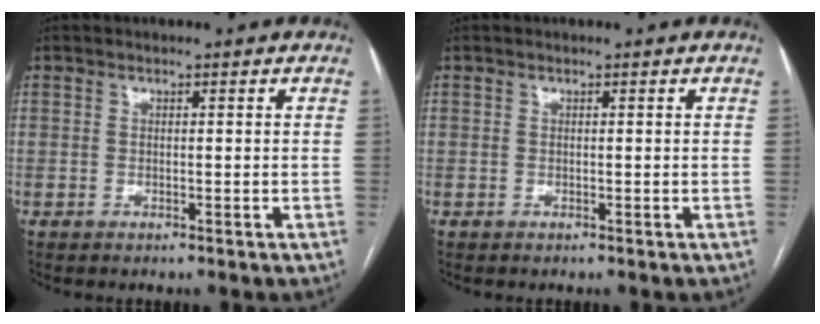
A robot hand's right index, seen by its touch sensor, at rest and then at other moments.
{"total": 0.0}